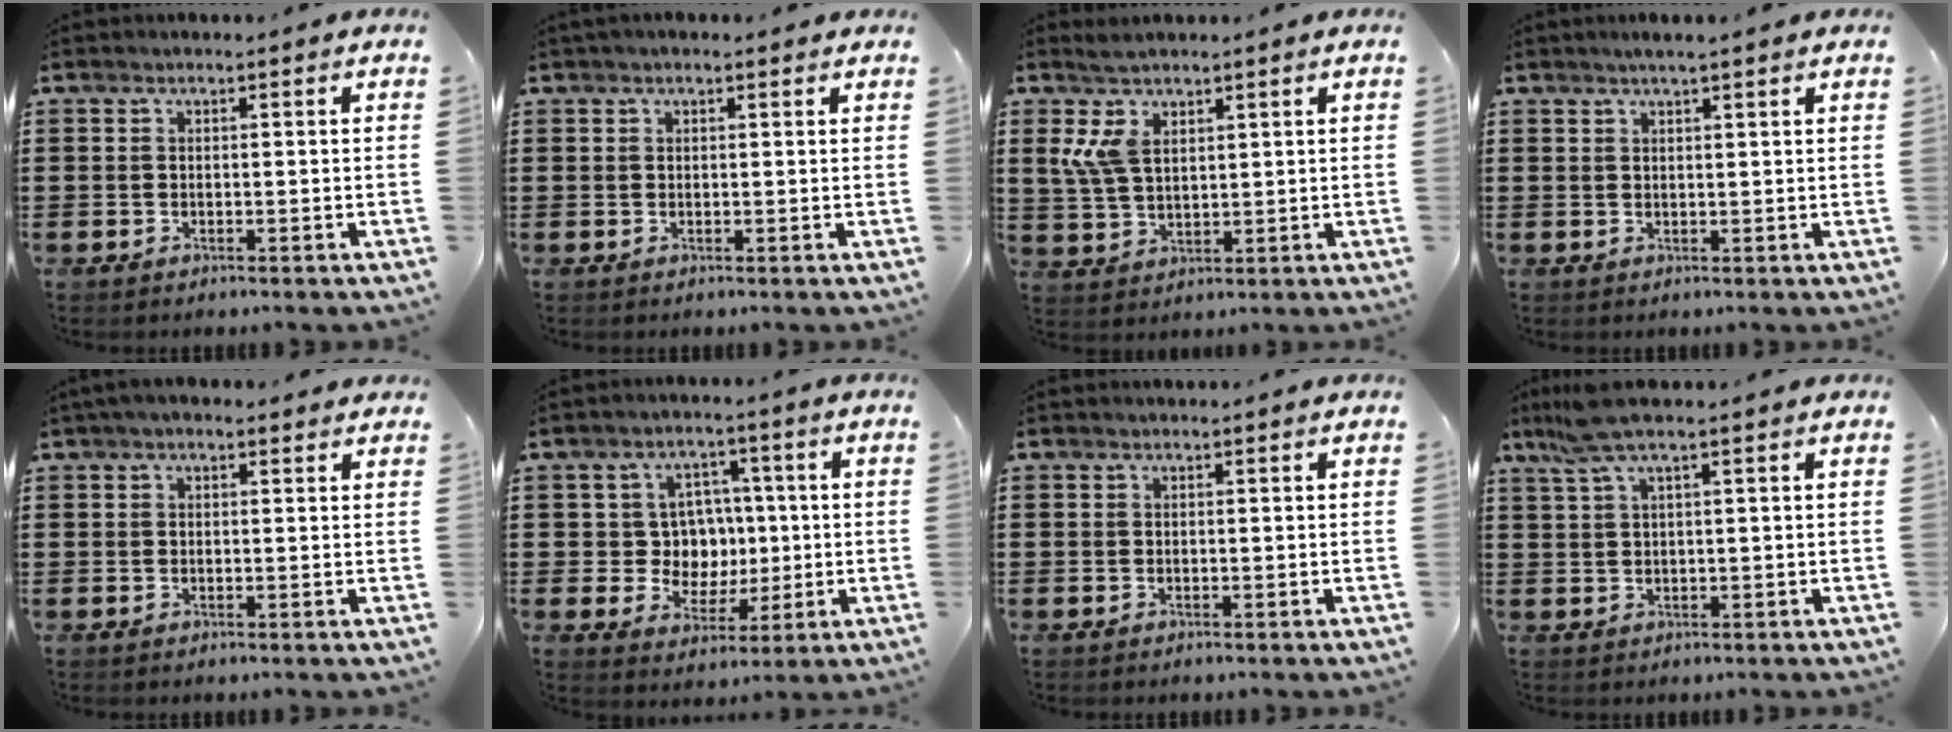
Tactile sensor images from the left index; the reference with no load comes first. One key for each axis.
{"total": 0.7, "fx": 0.5, "fy": 0.3, "fz": 0.5, "tx": -0.009, "ty": 0.005, "tz": 0.007}
{"total": 6.2, "fx": 3.2, "fy": 3.1, "fz": 4.3, "tx": -0.110, "ty": 0.002, "tz": 0.055}
{"total": 1.6, "fx": 1.3, "fy": -0.1, "fz": 0.9, "tx": -0.018, "ty": 0.002, "tz": 0.024}
{"total": 1.8, "fx": 1.2, "fy": 0.8, "fz": 1.1, "tx": -0.024, "ty": 0.007, "tz": 0.022}
{"total": 7.0, "fx": 0.6, "fy": 6.4, "fz": 2.8, "tx": -0.064, "ty": 0.012, "tz": 0.012}
{"total": 0.0}
{"total": 4.2, "fx": 2.3, "fy": 0.2, "fz": 3.5, "tx": -0.080, "ty": 0.001, "tz": 0.040}